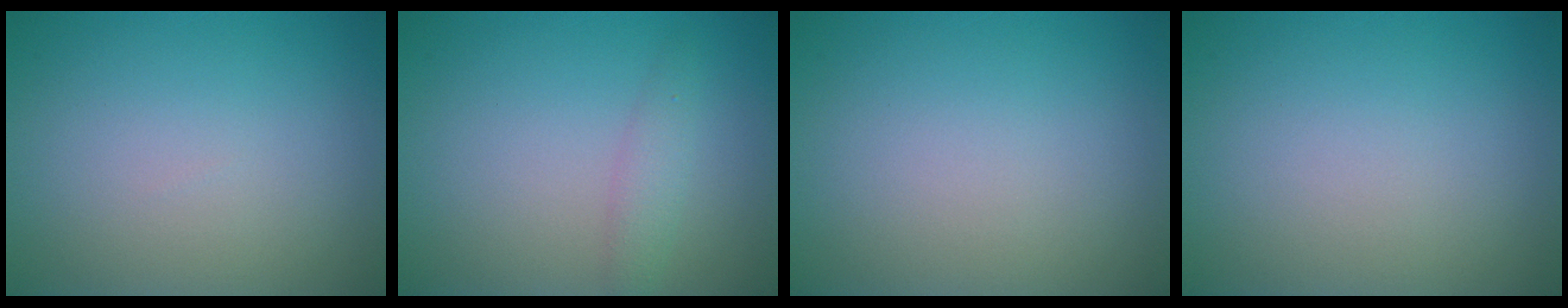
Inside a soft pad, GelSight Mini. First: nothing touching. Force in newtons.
{"total": 1.6, "press": 1.6, "slide": 0.1}
{"total": 0.0}
{"total": 0.0}